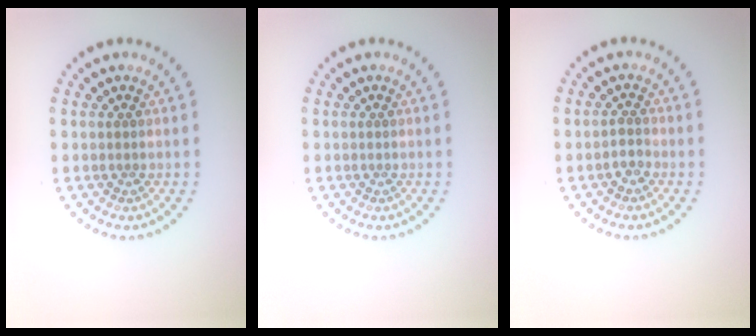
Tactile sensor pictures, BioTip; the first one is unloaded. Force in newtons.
{"total": 0.0}
{"total": 1.2, "press": 1.0, "slide": 0.7}